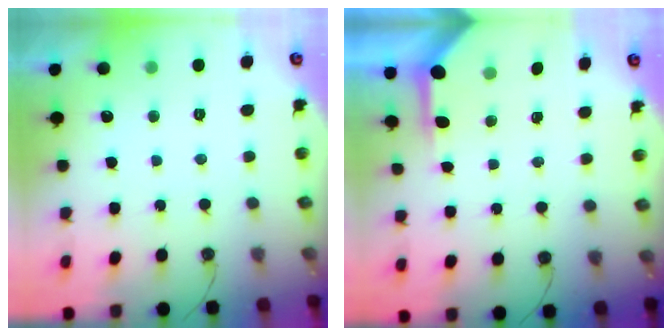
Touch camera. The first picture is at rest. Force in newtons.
{"total": 3.9, "press": 3.9, "slide": 0.5}